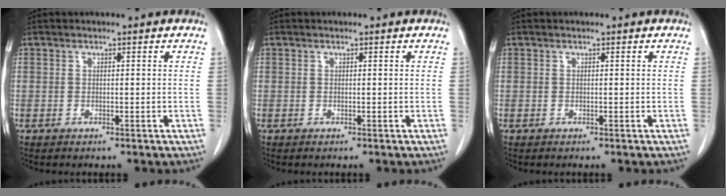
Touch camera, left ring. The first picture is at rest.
{"total": 0.0}
{"total": 0.0}